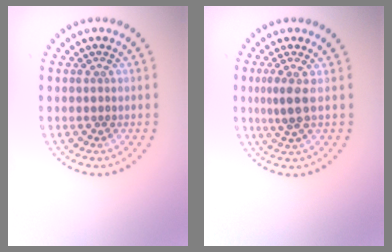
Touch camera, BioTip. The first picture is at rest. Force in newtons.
{"total": 2.2, "press": 1.6, "slide": 1.5}